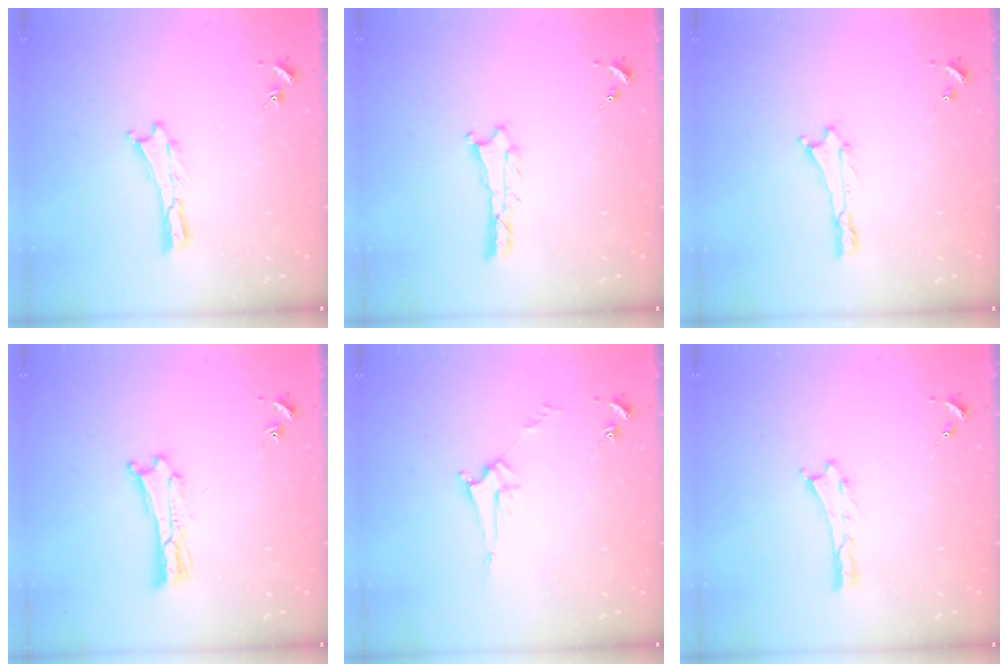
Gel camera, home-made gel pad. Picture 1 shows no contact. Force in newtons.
{"total": 1.0, "press": 1.0, "slide": 0.1}
{"total": 0.0}
{"total": 0.9, "press": 0.9, "slide": 0.2}
{"total": 3.8, "press": 3.8, "slide": 0.3}
{"total": 0.0}